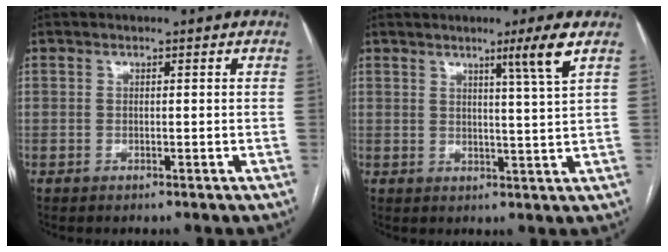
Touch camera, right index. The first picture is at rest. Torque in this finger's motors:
{"motor_torque": [0.06, 0.07, 0.07, 0.06]}